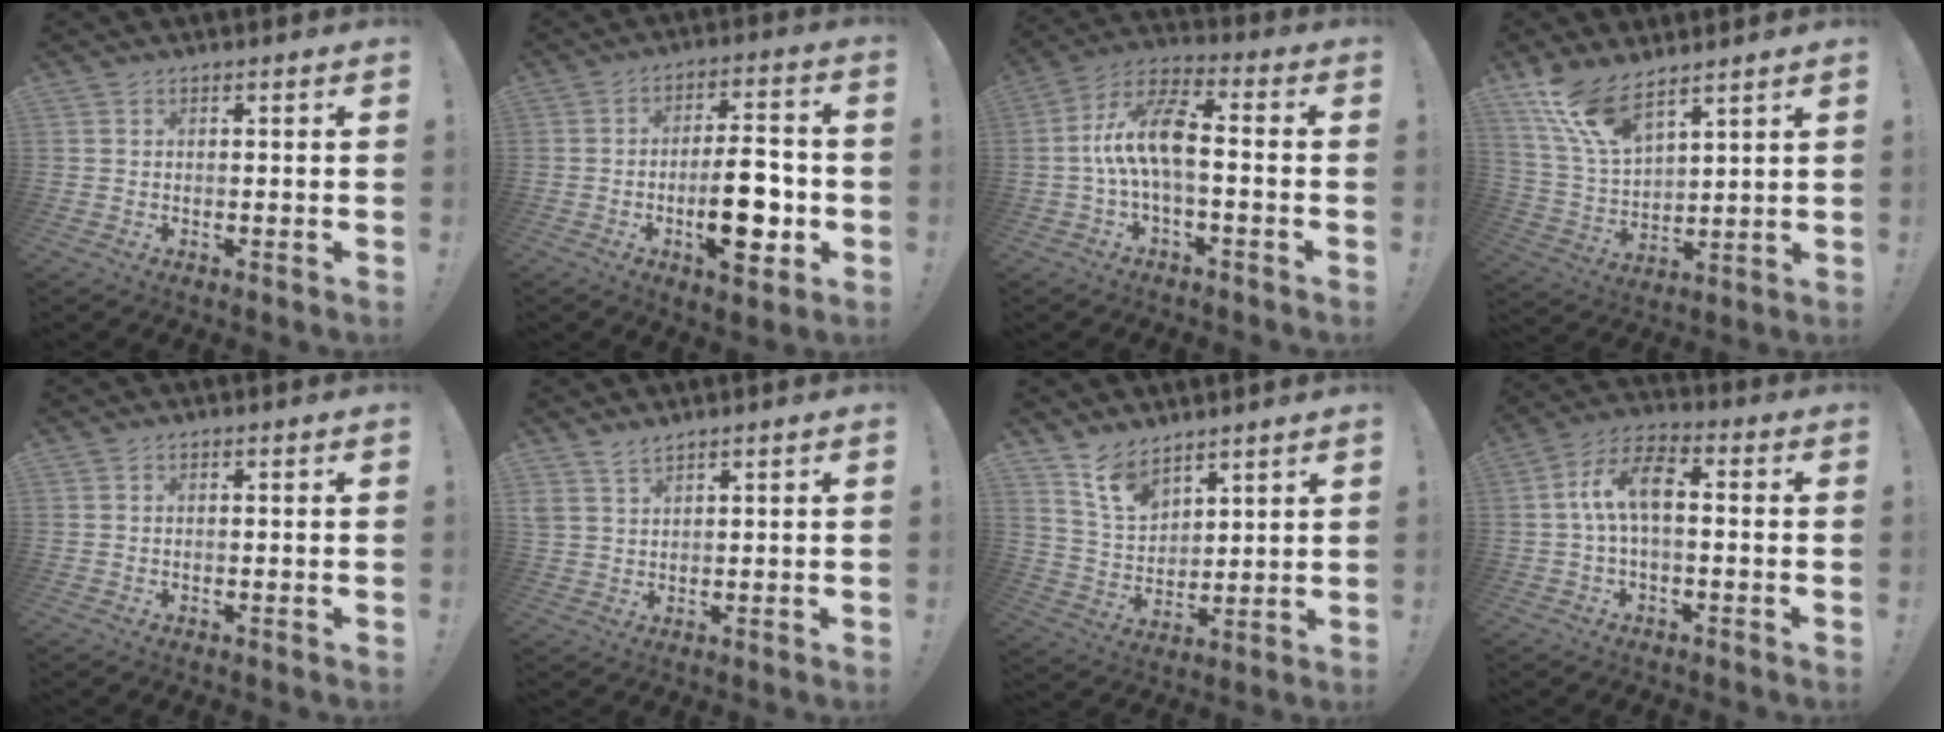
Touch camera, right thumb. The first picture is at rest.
{"total": 15.5, "force": [-3.9, 6.0, 13.8], "torque": [-0.215, 0.007, -0.062]}
{"total": 12.4, "force": [-0.8, 4.9, 11.4], "torque": [-0.223, 0.010, -0.017]}
{"total": 12.7, "force": [9.8, 4.6, 6.6], "torque": [-0.146, -0.054, 0.187]}
{"total": 0.0}
{"total": 3.6, "force": [3.1, 1.2, 1.3], "torque": [-0.031, -0.015, 0.060]}
{"total": 9.7, "force": [7.6, 5.2, 3.2], "torque": [-0.067, -0.052, 0.149]}
{"total": 9.9, "force": [0.1, 4.6, 8.7], "torque": [-0.176, 0.012, 0.003]}